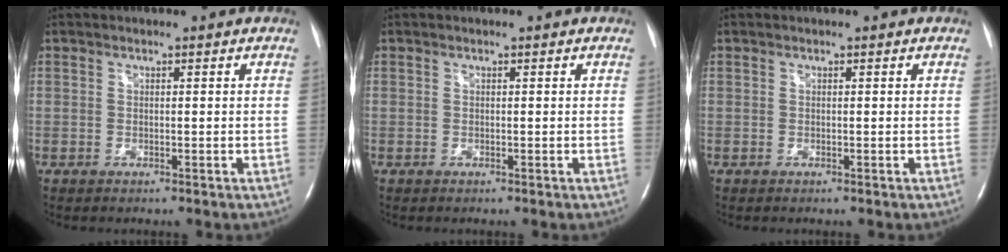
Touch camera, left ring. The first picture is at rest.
{"total": 0.0}
{"total": 0.0}